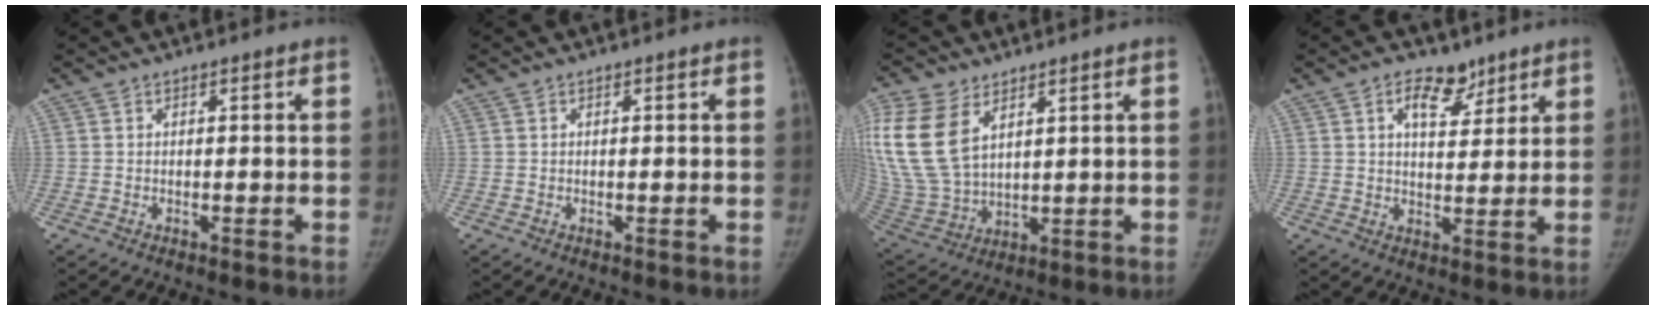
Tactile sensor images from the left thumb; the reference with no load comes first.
{"total": 0.0}
{"total": 18.2, "force": [7.6, 11.2, 12.1], "torque": [-0.273, -0.022, 0.159]}
{"total": 6.6, "force": [3.9, 3.7, 3.8], "torque": [-0.031, -0.025, 0.059]}